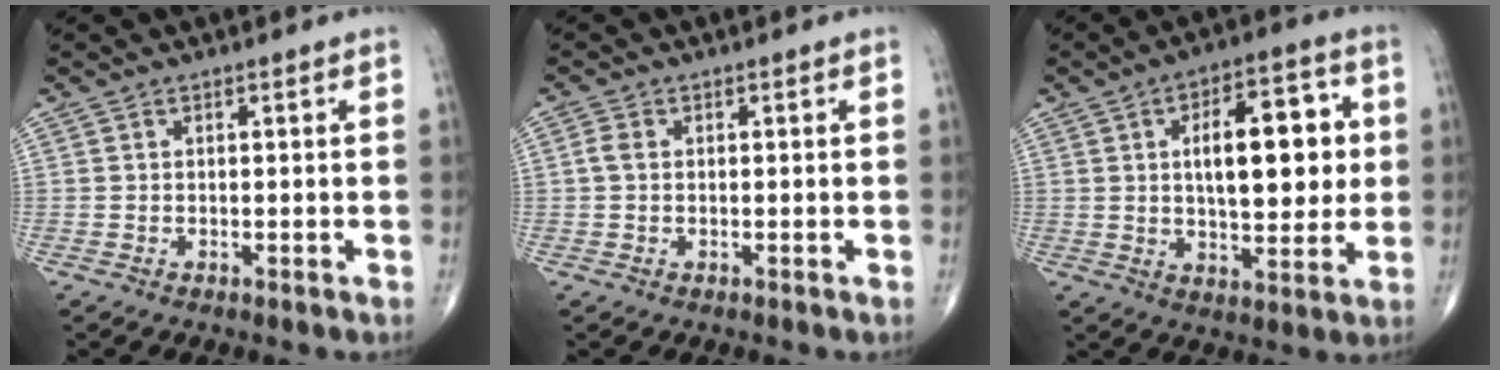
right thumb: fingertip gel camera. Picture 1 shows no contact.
{"total": 1.7, "force": [0.1, 1.1, 1.2], "torque": [-0.027, 0.003, -0.001]}
{"total": 16.4, "force": [2.5, 7.6, 14.3], "torque": [-0.175, 0.005, 0.035]}